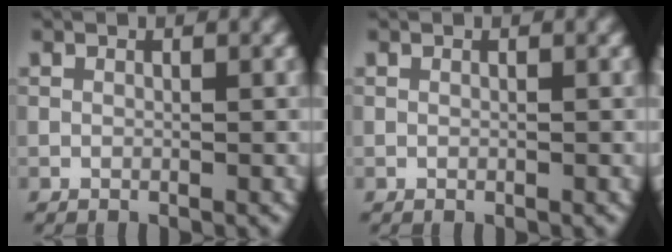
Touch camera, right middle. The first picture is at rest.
{"total": 0.0}